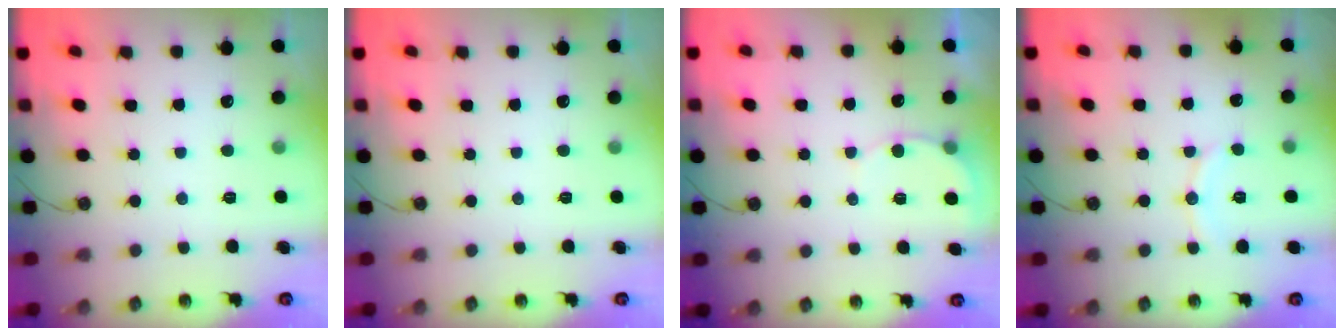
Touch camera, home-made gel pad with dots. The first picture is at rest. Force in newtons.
{"total": 0.0}
{"total": 4.8, "press": 4.8, "slide": 0.4}
{"total": 6.5, "press": 6.5, "slide": 0.7}